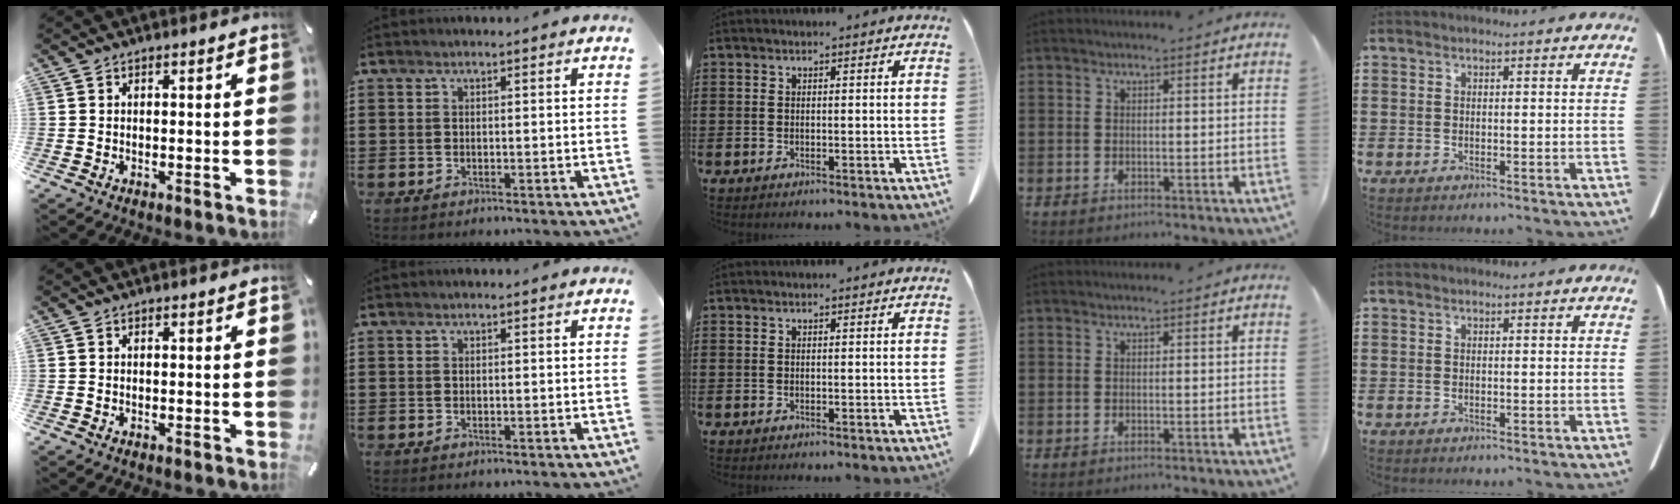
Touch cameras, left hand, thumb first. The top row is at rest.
{}